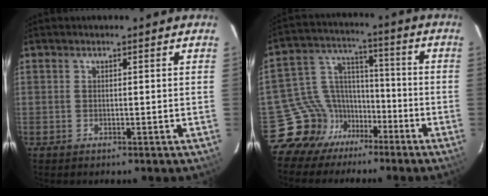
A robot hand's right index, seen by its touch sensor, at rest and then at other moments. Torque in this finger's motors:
{"motor_torque": [-0.27, -0.51, -0.27, -0.21]}